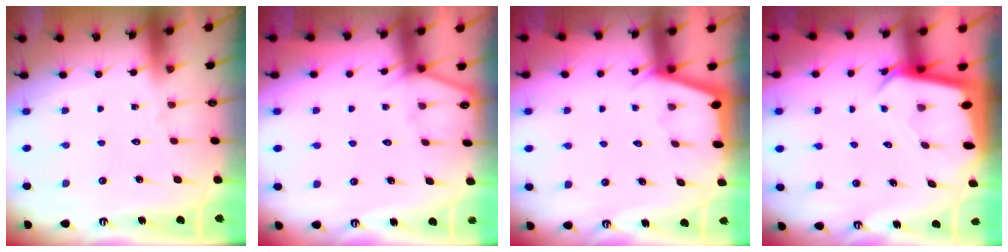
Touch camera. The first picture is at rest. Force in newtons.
{"total": 2.4, "press": 2.3, "slide": 0.4}
{"total": 1.8, "press": 1.8, "slide": 0.4}
{"total": 3.2, "press": 3.2, "slide": 0.4}